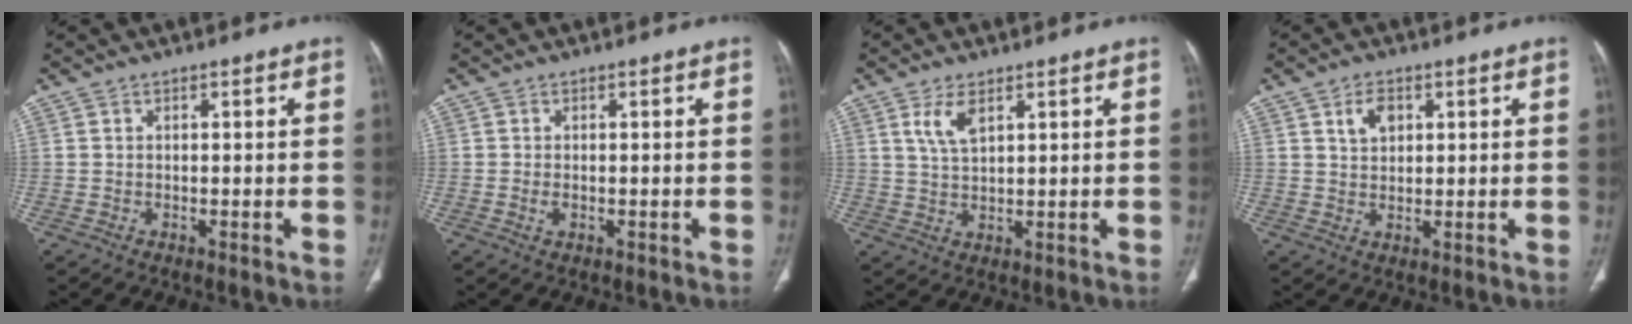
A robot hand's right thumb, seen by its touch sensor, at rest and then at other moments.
{"total": 1.2, "force": [-0.3, 0.7, 0.9], "torque": [-0.020, -0.001, -0.005]}
{"total": 4.6, "force": [2.4, 2.0, 3.4], "torque": [-0.067, -0.009, 0.053]}
{"total": 4.1, "force": [1.8, 2.7, 2.5], "torque": [-0.033, -0.006, 0.033]}